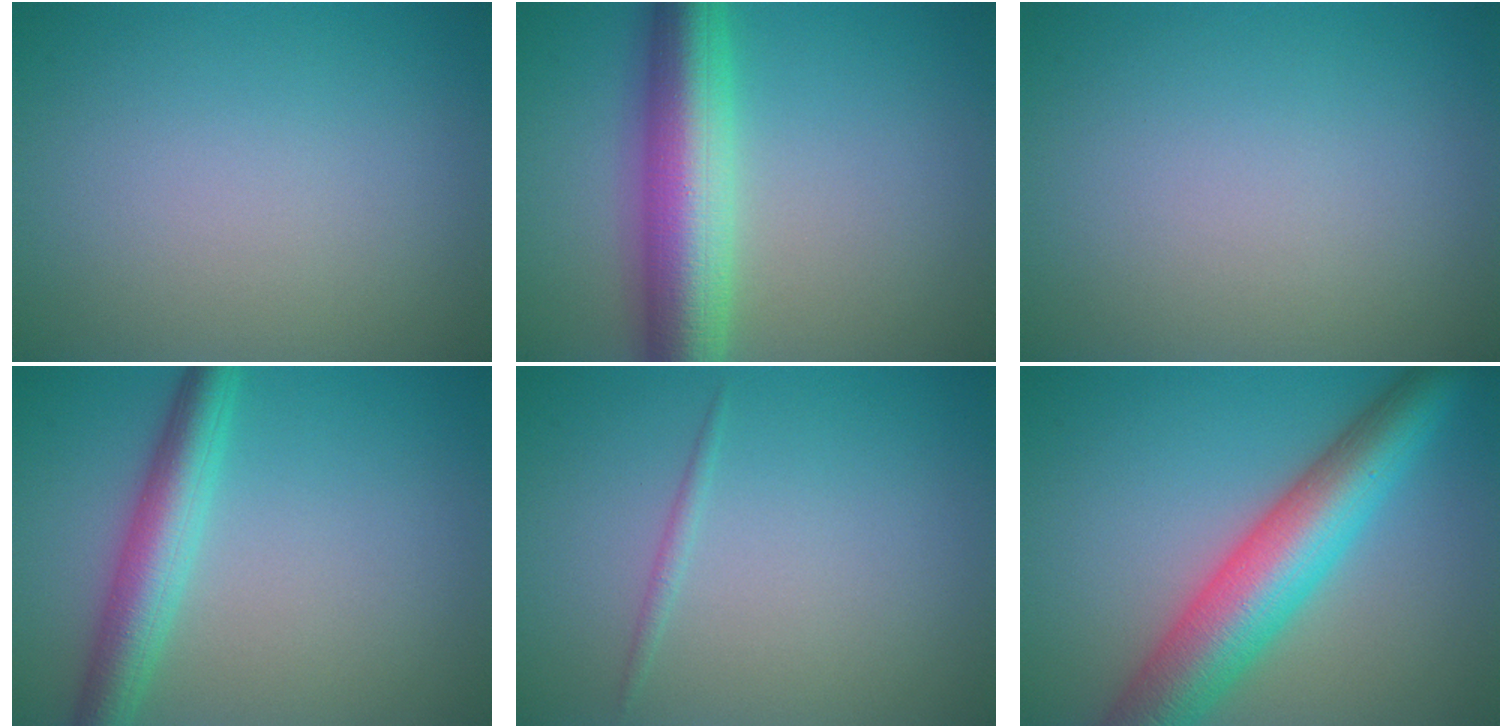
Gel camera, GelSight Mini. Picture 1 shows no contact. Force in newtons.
{"total": 8.6, "press": 8.6, "slide": 0.3}
{"total": 0.0}
{"total": 4.7, "press": 4.7, "slide": 0.1}
{"total": 0.7, "press": 0.7, "slide": 0.0}
{"total": 9.0, "press": 9.0, "slide": 0.2}